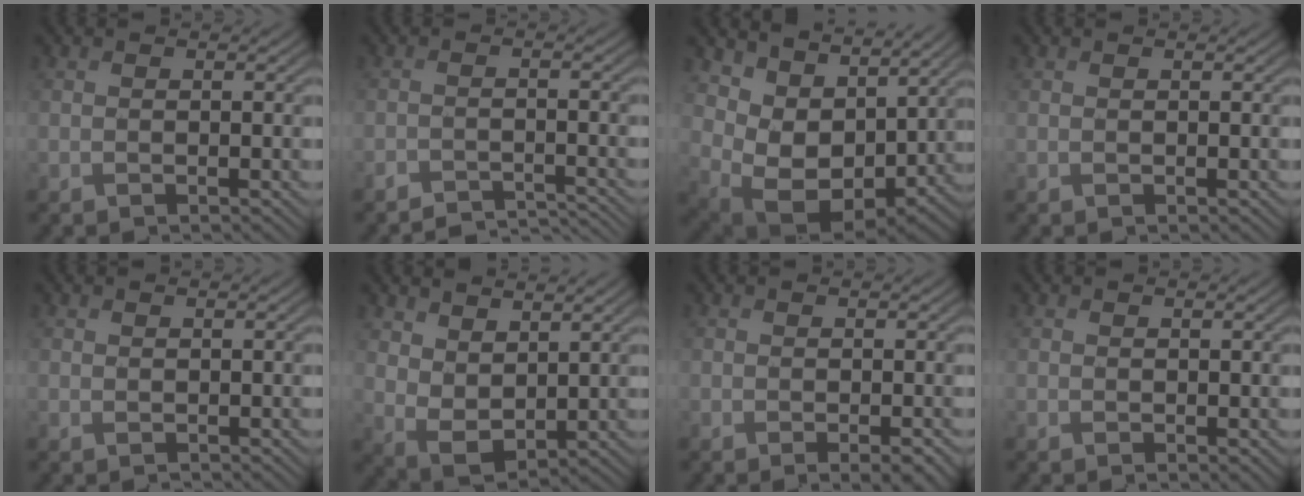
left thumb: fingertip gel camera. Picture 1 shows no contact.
{"total": 4.0, "force": [-3.9, 0.4, 0.8], "torque": [-0.015, -0.002, -0.063]}
{"total": 10.5, "force": [5.2, 6.5, 6.5], "torque": [-0.161, -0.016, 0.102]}
{"total": 0.0}
{"total": 0.6, "force": [0.5, 0.3, 0.2], "torque": [-0.007, -0.002, 0.010]}
{"total": 6.5, "force": [3.6, 3.7, 4.0], "torque": [-0.099, -0.010, 0.078]}
{"total": 1.4, "force": [-0.3, 0.4, 1.3], "torque": [-0.021, -0.005, -0.004]}
{"total": 0.8, "force": [0.4, 0.4, 0.5], "torque": [-0.009, -0.002, 0.008]}